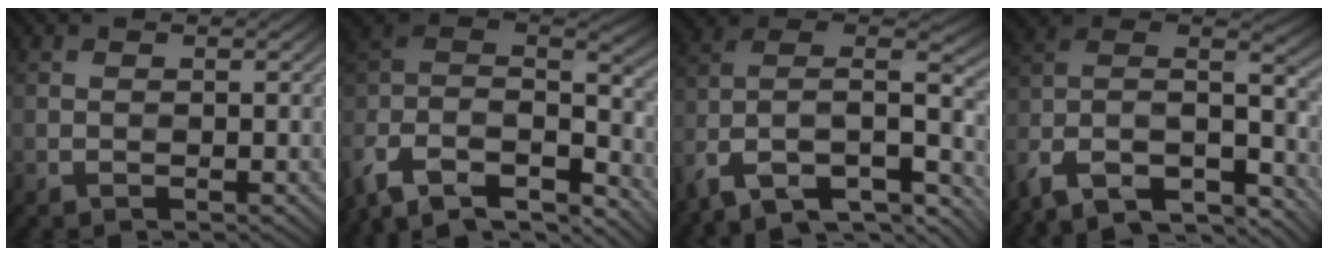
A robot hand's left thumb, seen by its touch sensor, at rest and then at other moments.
{"total": 16.4, "force": [-11.2, 8.0, 9.0], "torque": [-0.224, 0.000, -0.169]}
{"total": 16.3, "force": [-9.9, 8.1, 10.1], "torque": [-0.251, -0.027, -0.151]}
{"total": 17.8, "force": [-13.5, 7.0, 9.2], "torque": [-0.236, -0.035, -0.210]}